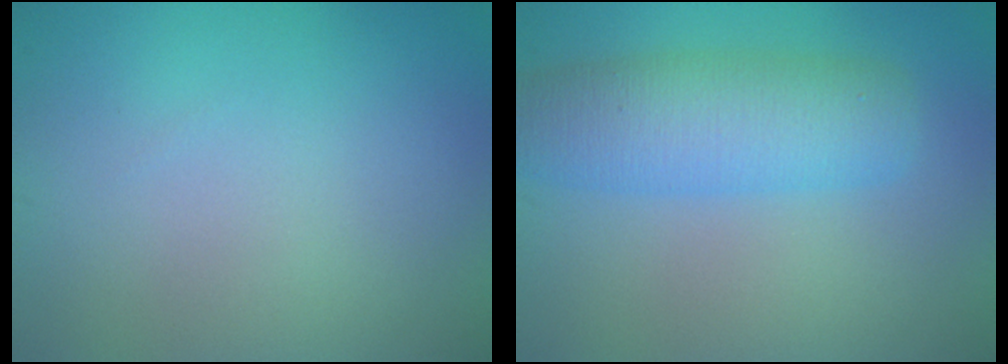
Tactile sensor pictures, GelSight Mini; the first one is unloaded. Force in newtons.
{"total": 5.6, "press": 5.6, "slide": 0.1}